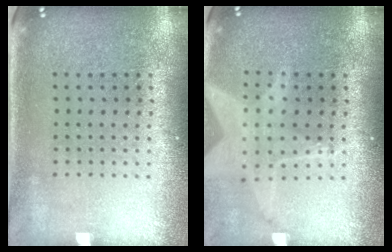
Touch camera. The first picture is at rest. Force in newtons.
{"total": 1.3, "press": 1.3, "slide": 0.1}